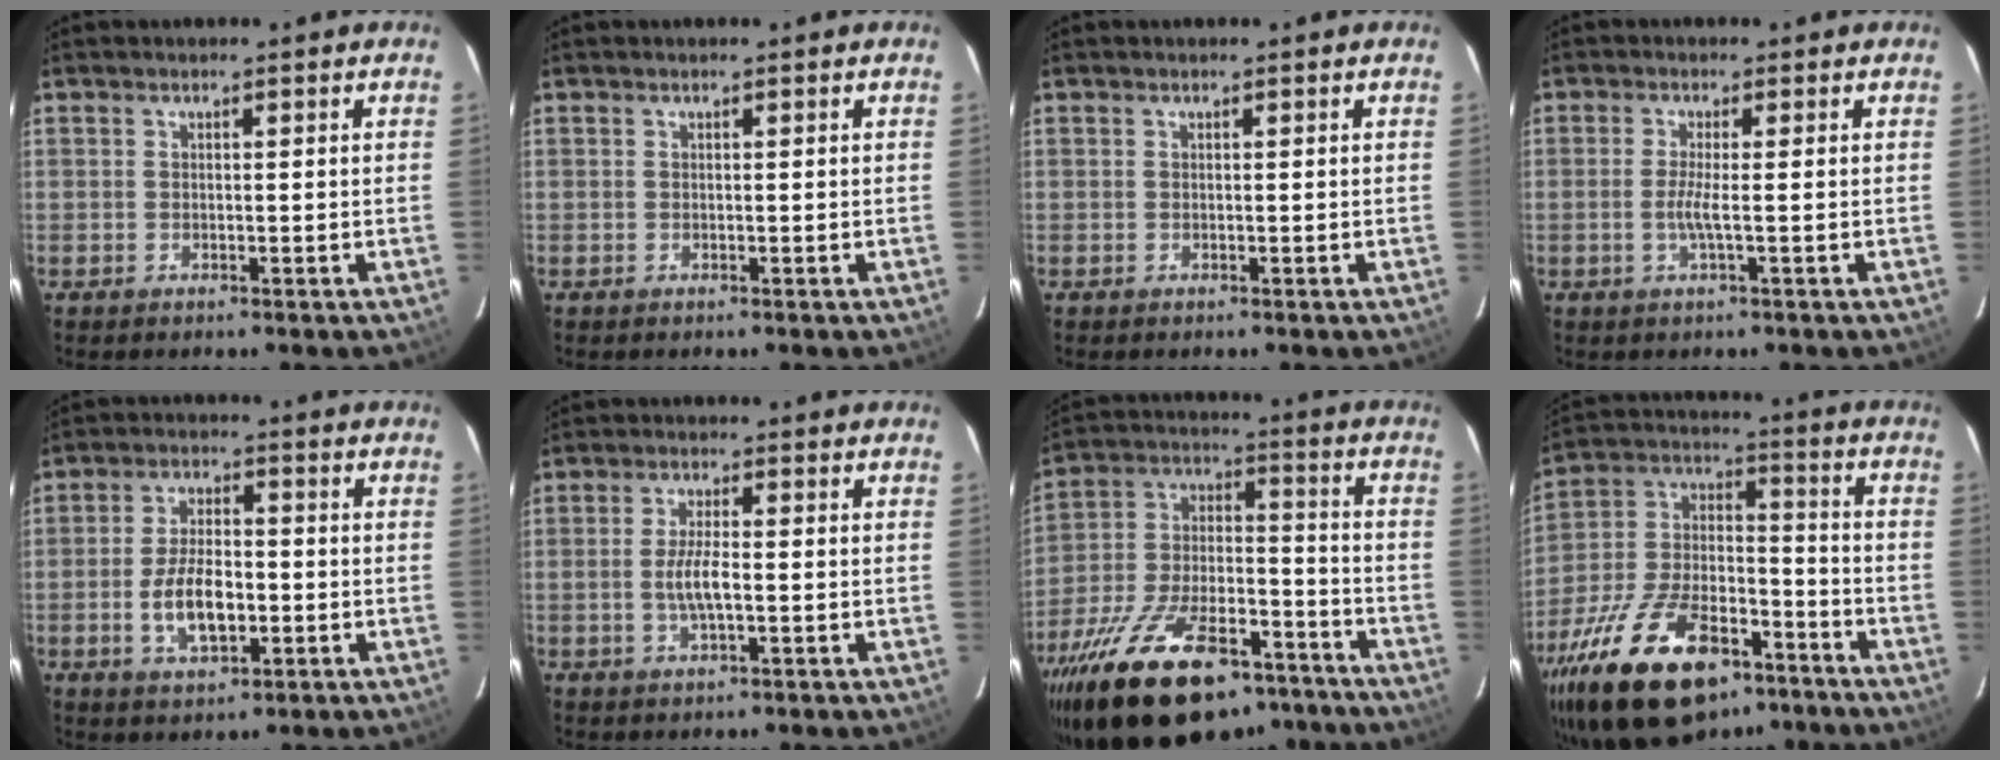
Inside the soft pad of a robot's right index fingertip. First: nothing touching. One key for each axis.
{"total": 0.0}
{"total": 0.0}
{"total": 2.8, "fx": -0.7, "fy": -0.4, "fz": 2.7, "tx": -0.052, "ty": -0.005, "tz": -0.017}
{"total": 8.9, "fx": -2.3, "fy": 4.2, "fz": 7.4, "tx": -0.150, "ty": -0.003, "tz": -0.035}
{"total": 4.9, "fx": -0.9, "fy": 1.3, "fz": 4.7, "tx": -0.089, "ty": -0.002, "tz": -0.015}
{"total": 27.6, "fx": -19.4, "fy": 11.8, "fz": 15.7, "tx": -0.298, "ty": -0.005, "tz": -0.294}
{"total": 27.6, "fx": -17.0, "fy": 13.3, "fz": 17.1, "tx": -0.343, "ty": -0.003, "tz": -0.274}